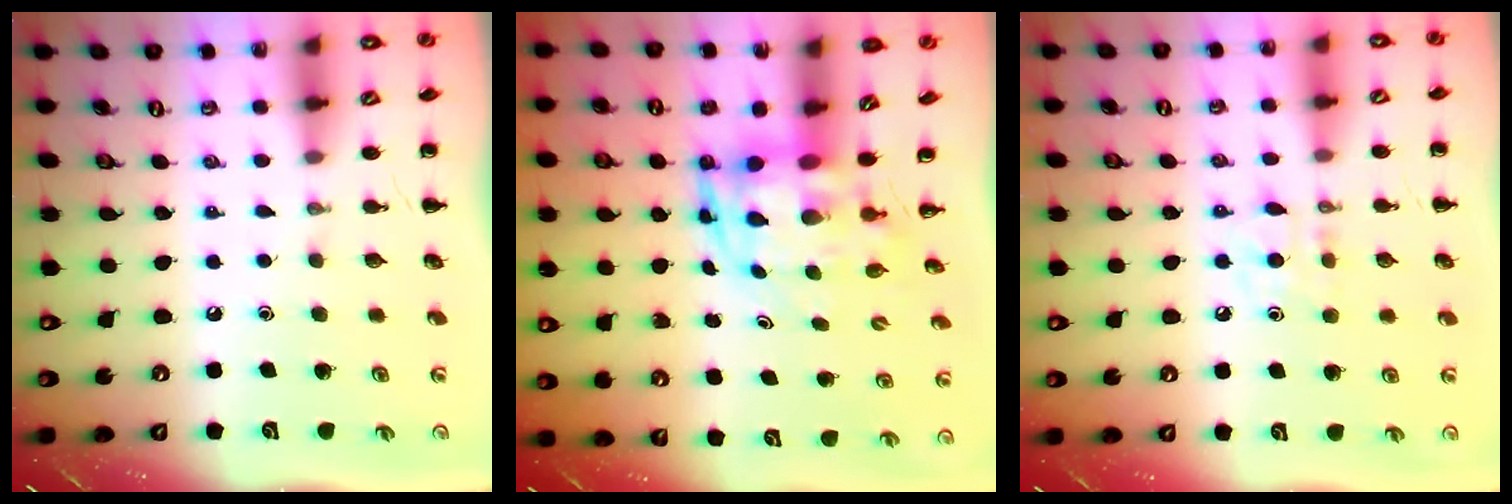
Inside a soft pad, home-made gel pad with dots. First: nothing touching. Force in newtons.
{"total": 4.3, "press": 4.1, "slide": 1.3}
{"total": 7.4, "press": 7.2, "slide": 1.8}